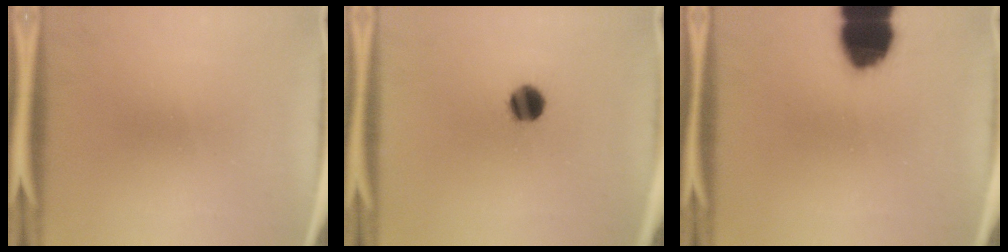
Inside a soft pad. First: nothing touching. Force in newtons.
{"total": 6.4}
{"total": 15.0}